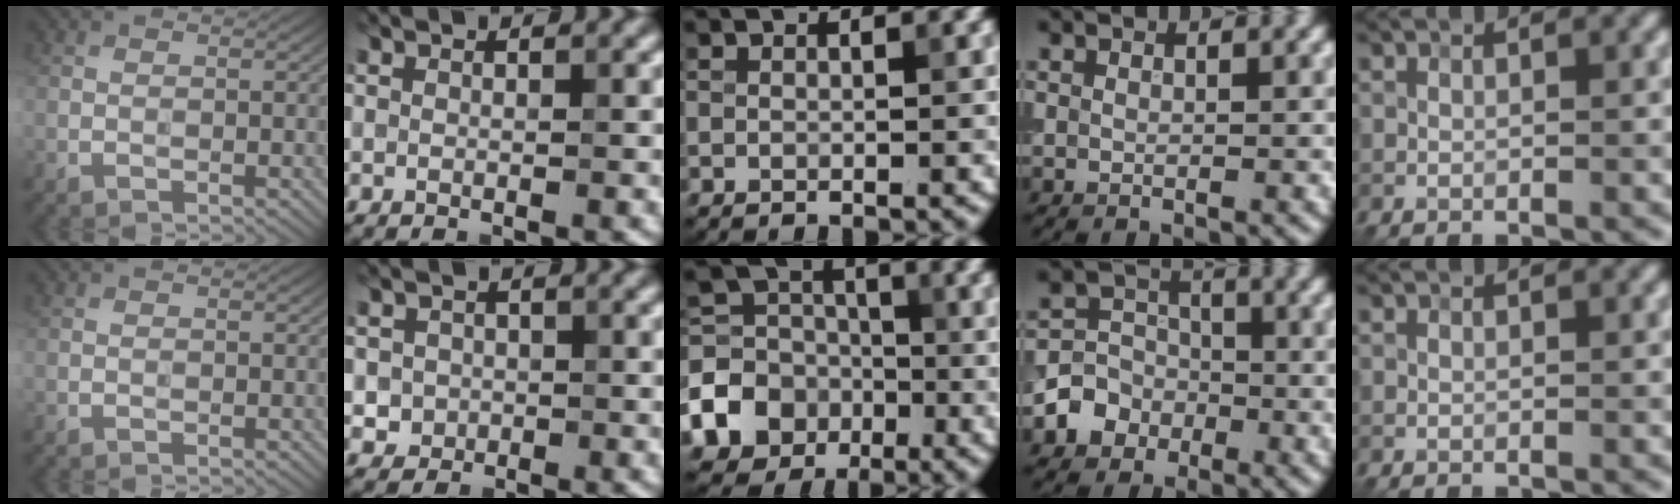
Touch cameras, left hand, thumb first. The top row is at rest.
{"index": {"total": 1.7, "force": [-0.2, 1.7, 0.3], "torque": [0.009, -0.005, -0.001]}, "middle": {"total": 8.4, "force": [-3.5, 7.1, 2.8], "torque": [-0.052, -0.016, -0.083]}, "ring": {"total": 4.1, "force": [-1.7, 3.6, 1.1], "torque": [0.006, 0.002, -0.051]}}